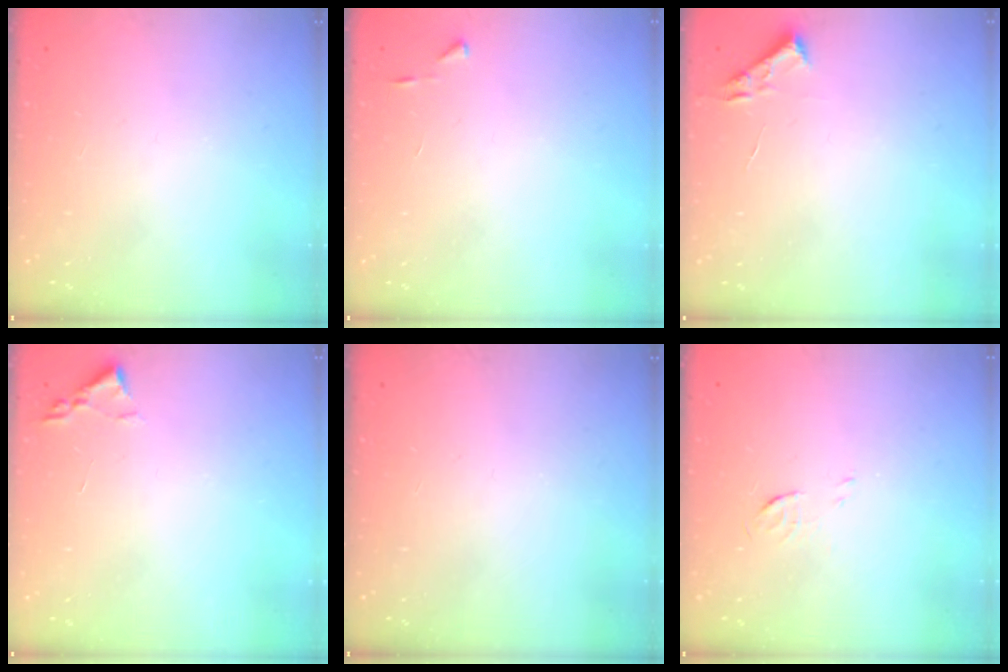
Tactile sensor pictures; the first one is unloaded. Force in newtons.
{"total": 2.7, "press": 2.7, "slide": 0.3}
{"total": 2.7, "press": 2.7, "slide": 0.4}
{"total": 1.8, "press": 1.8, "slide": 0.3}
{"total": 0.0}
{"total": 3.9, "press": 3.7, "slide": 1.2}